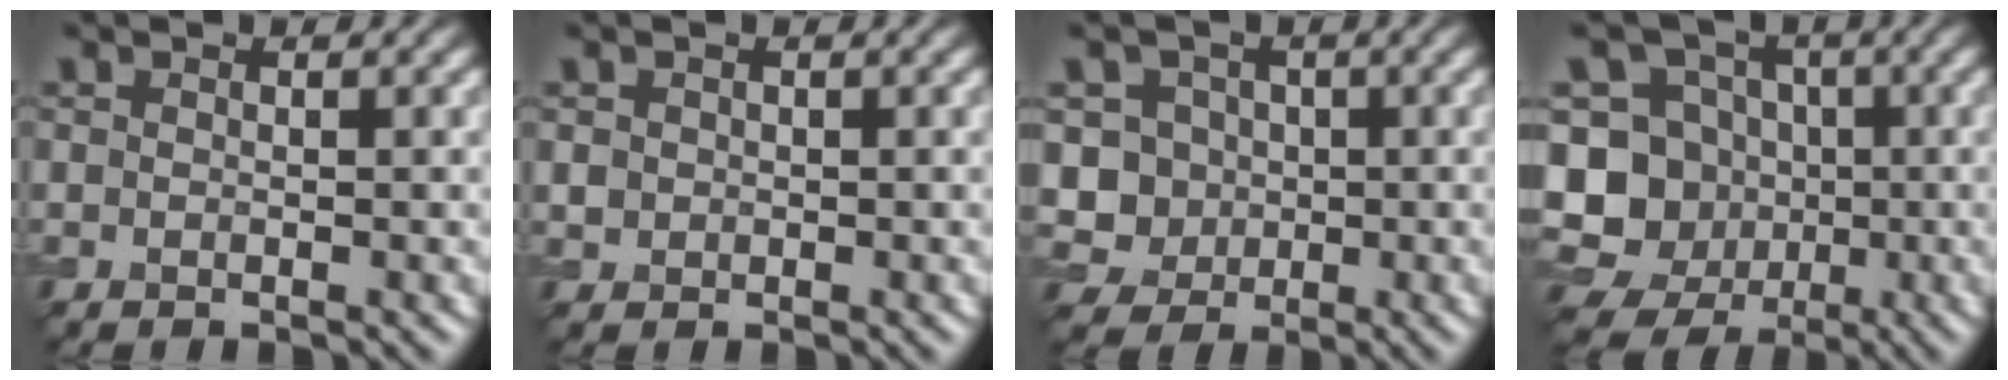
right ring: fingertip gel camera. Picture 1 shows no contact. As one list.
[{"total": 0.9, "force": [0.1, 0.9, 0.2], "torque": [0.001, -0.003, 0.003]}, {"total": 3.9, "force": [0.1, 3.7, 1.3], "torque": [-0.011, 0.002, -0.007]}, {"total": 12.3, "force": [-2.6, 11.5, 3.6], "torque": [-0.093, 0.016, -0.058]}]